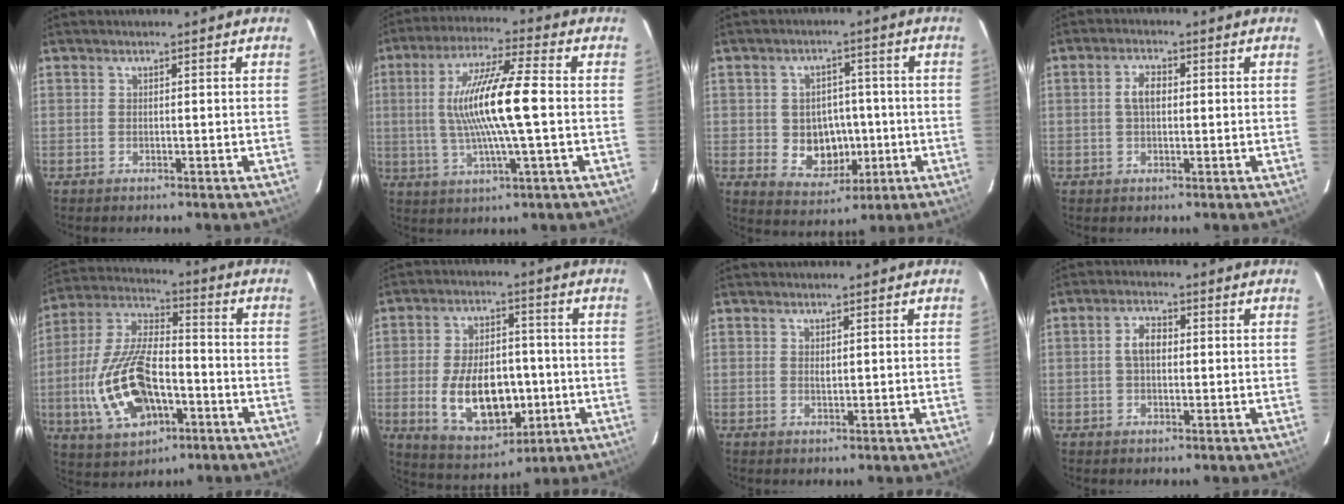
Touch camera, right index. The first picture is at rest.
{"total": 14.3, "force": [0.1, 1.0, 14.2], "torque": [-0.267, 0.003, 0.002]}
{"total": 8.7, "force": [-1.4, 7.4, 4.2], "torque": [-0.091, 0.006, -0.002]}
{"total": 3.7, "force": [0.4, 2.1, 3.1], "torque": [-0.060, 0.009, 0.009]}
{"total": 18.6, "force": [-5.5, 9.3, 15.1], "torque": [-0.330, -0.001, -0.088]}
{"total": 15.6, "force": [-3.1, 9.3, 12.2], "torque": [-0.236, 0.000, -0.026]}
{"total": 1.0, "force": [0.4, 0.6, 0.7], "torque": [-0.011, 0.001, 0.008]}
{"total": 4.0, "force": [0.3, 2.5, 3.2], "torque": [-0.062, 0.012, 0.007]}